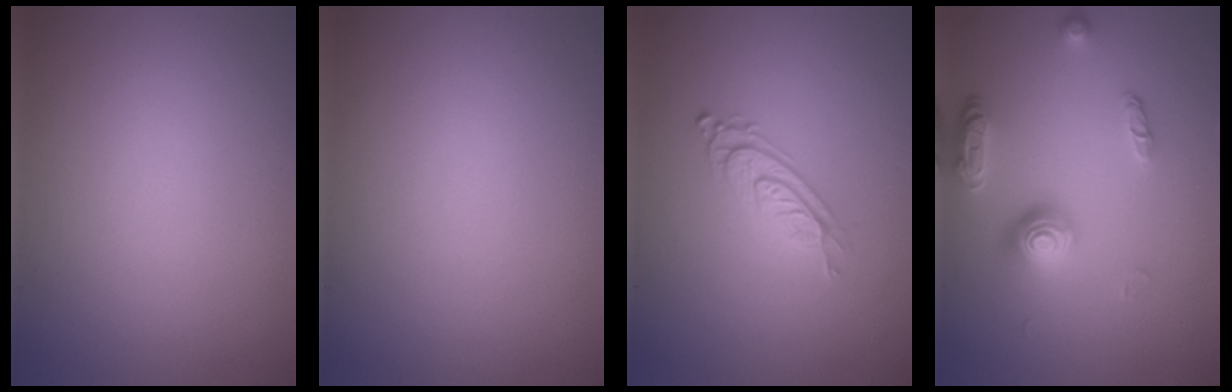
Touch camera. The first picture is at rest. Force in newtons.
{"total": 0.0}
{"total": 2.9, "press": 2.0, "slide": 2.0}
{"total": 3.7, "press": 2.8, "slide": 2.5}